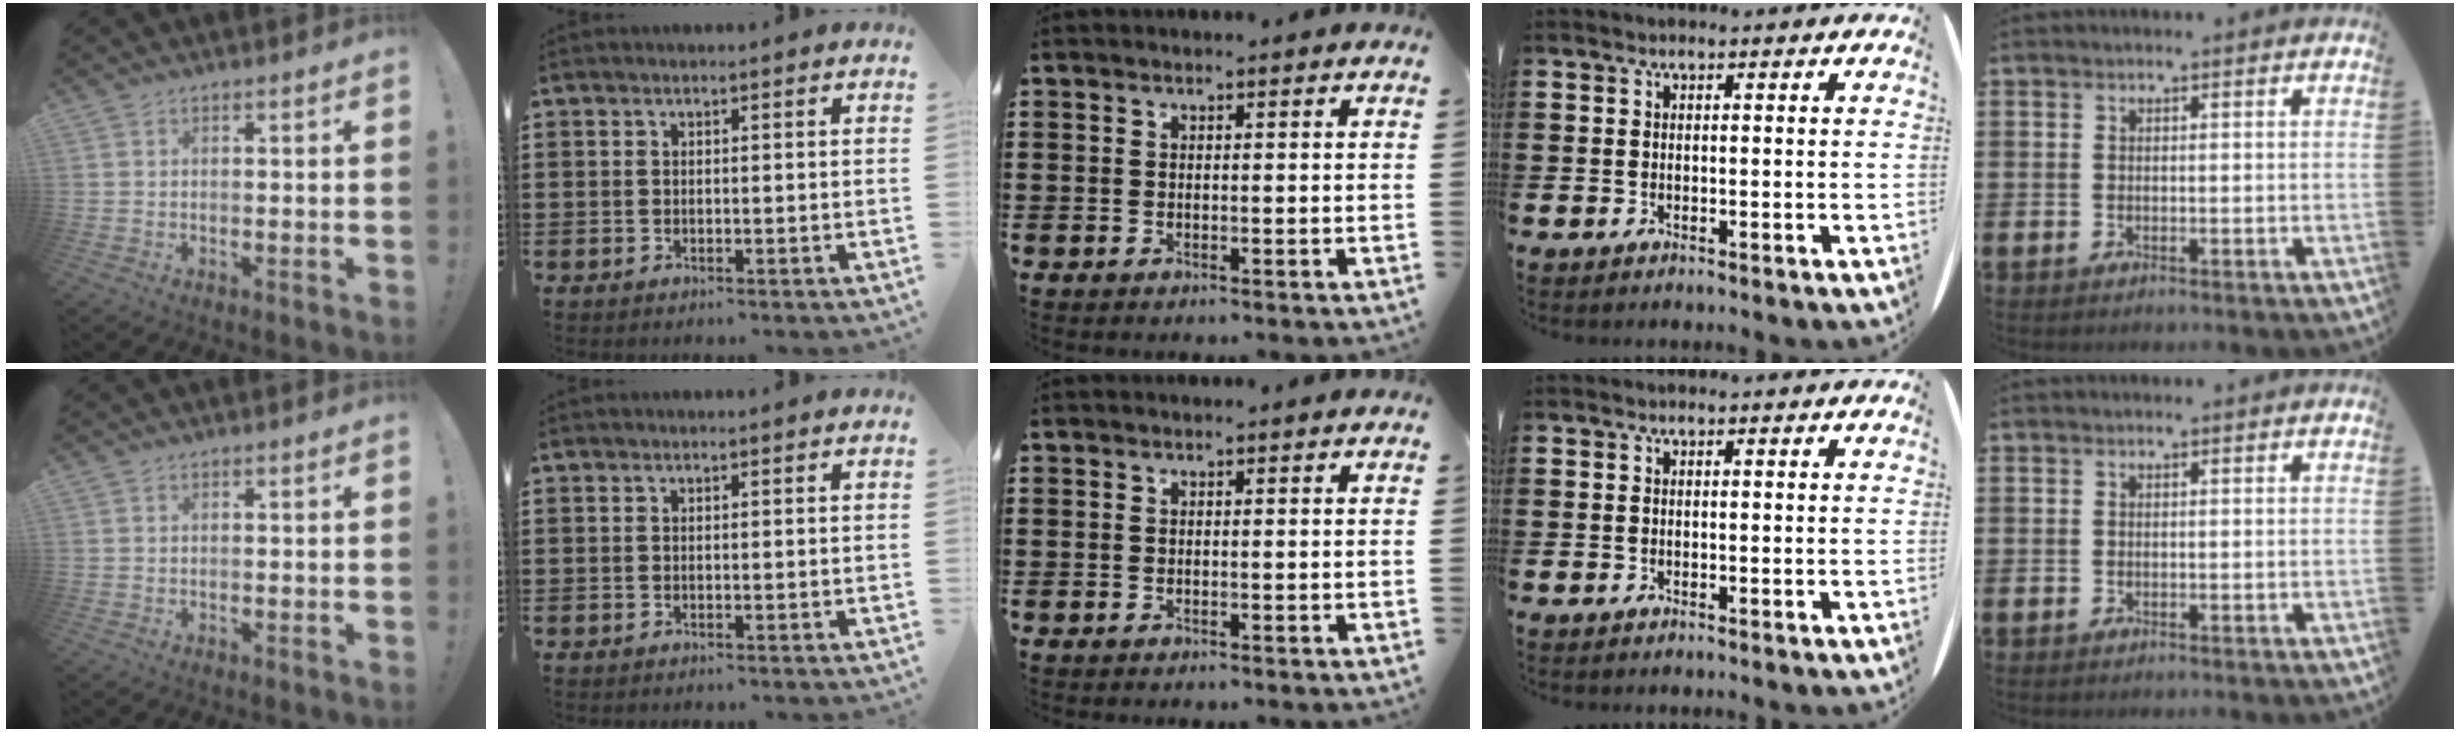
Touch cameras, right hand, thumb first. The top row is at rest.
{}